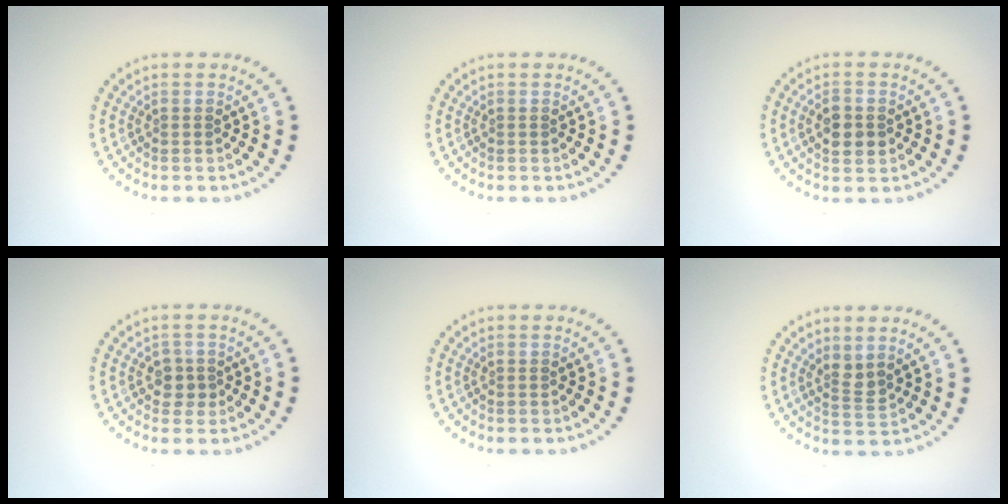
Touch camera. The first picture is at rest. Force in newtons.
{"total": 0.0}
{"total": 2.9, "press": 2.9, "slide": 0.1}
{"total": 1.7, "press": 1.5, "slide": 0.7}
{"total": 0.0}
{"total": 1.7, "press": 1.3, "slide": 1.1}